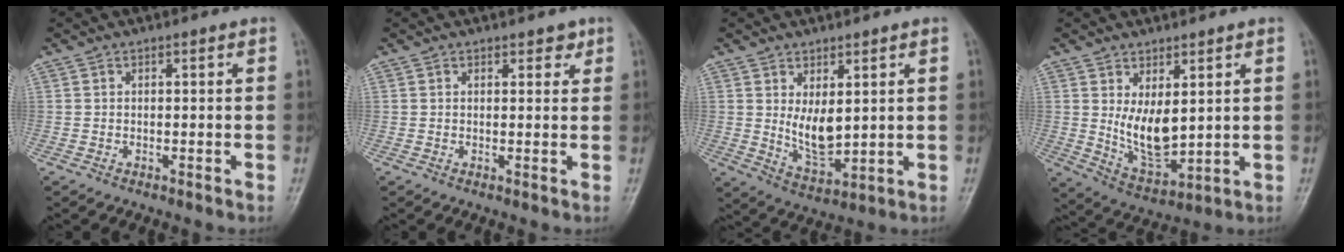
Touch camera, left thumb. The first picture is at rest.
{"total": 1.9, "force": [1.2, 1.1, 0.9], "torque": [0.004, -0.005, 0.012]}
{"total": 7.3, "force": [1.6, 3.7, 6.1], "torque": [-0.093, -0.028, 0.046]}
{"total": 9.0, "force": [1.9, 4.5, 7.6], "torque": [-0.117, -0.030, 0.055]}